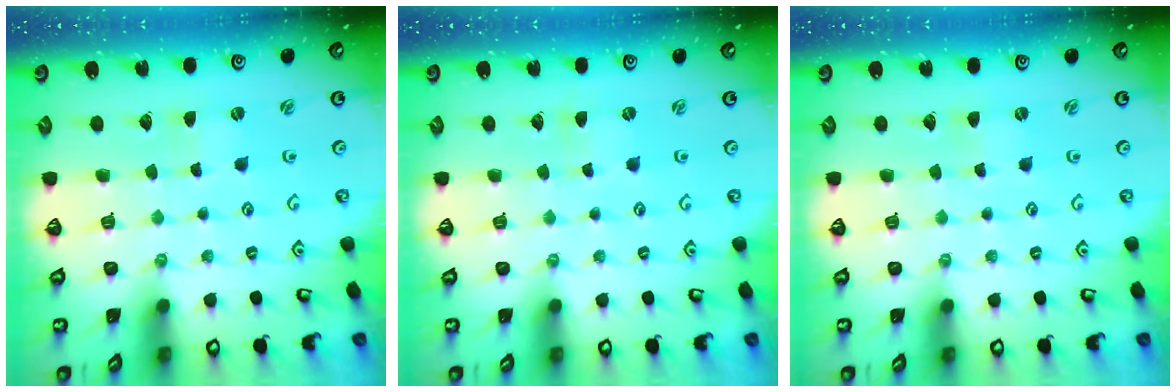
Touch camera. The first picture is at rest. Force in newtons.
{"total": 0.0}
{"total": 0.0}